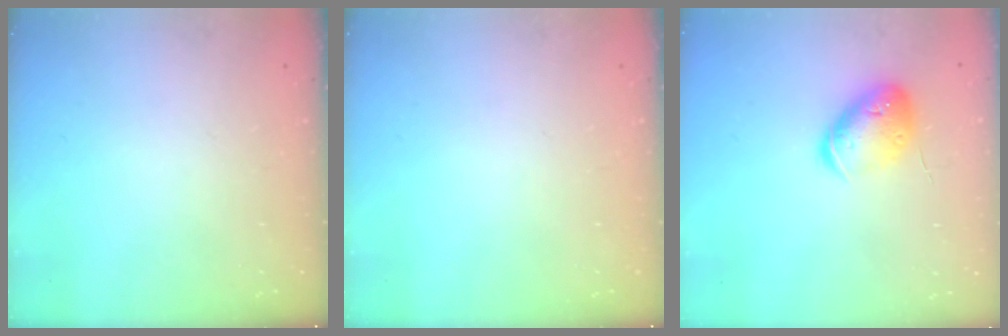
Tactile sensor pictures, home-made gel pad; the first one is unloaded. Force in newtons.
{"total": 0.0}
{"total": 14.4, "press": 14.2, "slide": 2.0}